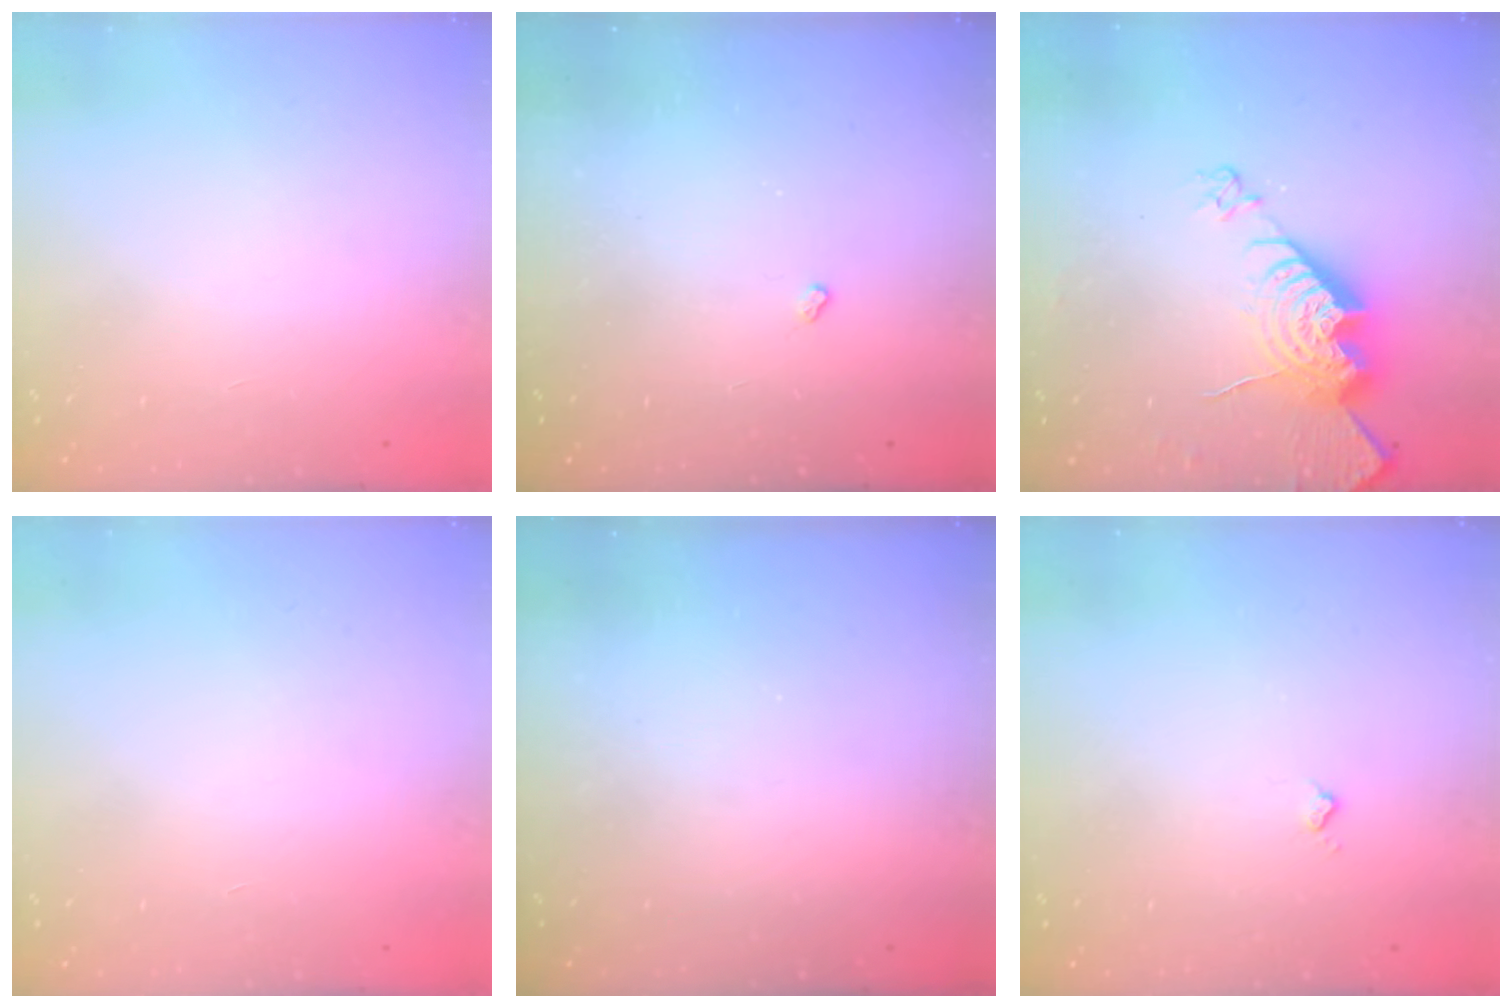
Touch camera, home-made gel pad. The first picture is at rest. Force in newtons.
{"total": 2.5, "press": 2.4, "slide": 0.5}
{"total": 16.2, "press": 16.1, "slide": 1.7}
{"total": 0.0}
{"total": 0.0}
{"total": 3.6, "press": 3.5, "slide": 0.5}